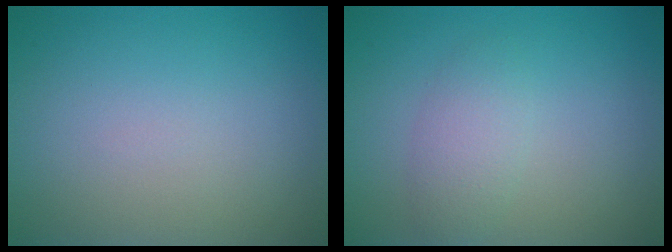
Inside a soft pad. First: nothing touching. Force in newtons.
{"total": 2.2, "press": 2.2, "slide": 0.1}